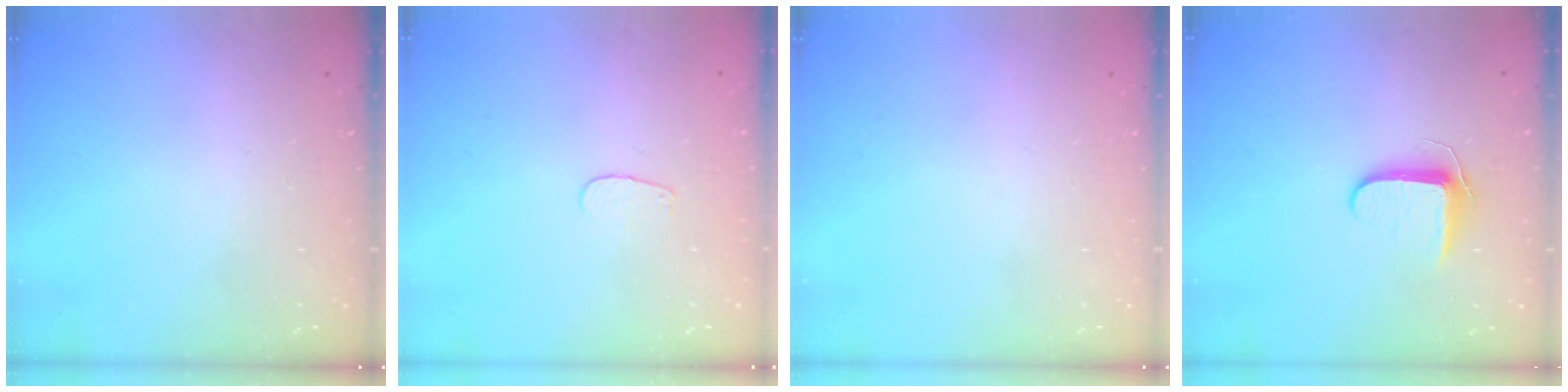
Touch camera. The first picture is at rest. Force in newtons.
{"total": 3.4, "press": 3.4, "slide": 0.4}
{"total": 0.0}
{"total": 7.7, "press": 7.6, "slide": 0.8}